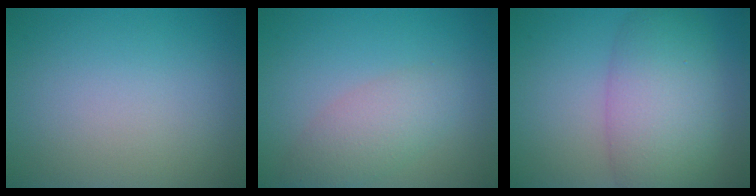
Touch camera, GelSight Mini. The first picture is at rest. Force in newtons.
{"total": 3.3, "press": 3.3, "slide": 0.1}
{"total": 7.5, "press": 7.5, "slide": 0.3}